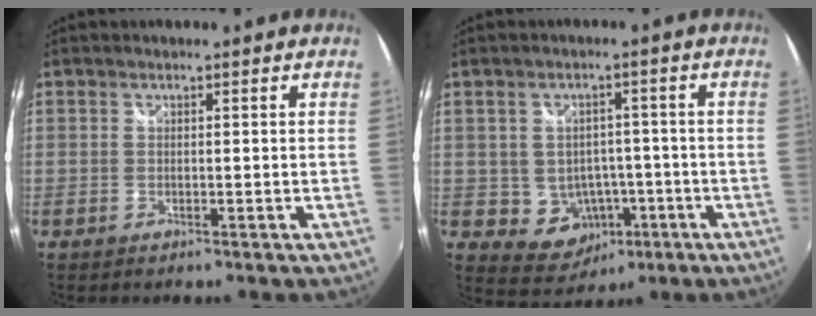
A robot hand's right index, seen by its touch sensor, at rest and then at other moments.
{"total": 7.4, "force": [-2.3, 6.6, 2.4], "torque": [-0.057, 0.011, -0.012]}